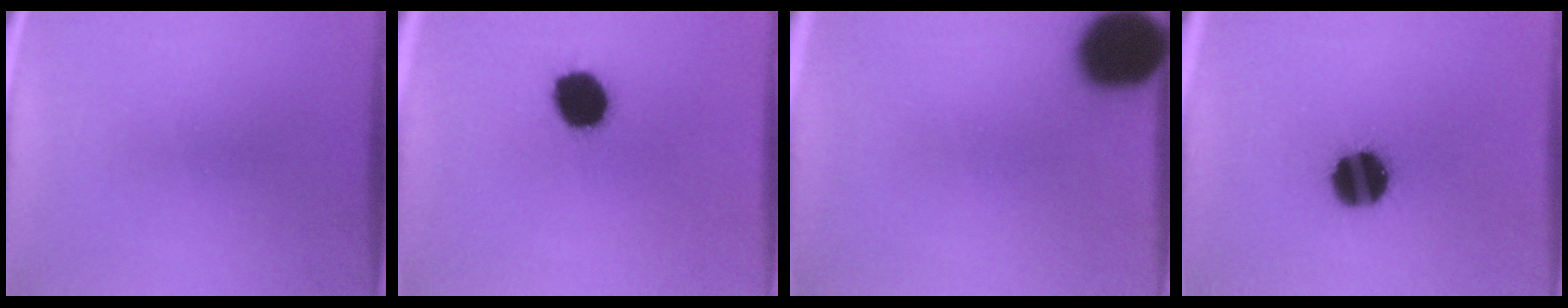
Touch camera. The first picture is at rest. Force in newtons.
{"total": 11.7}
{"total": 19.4}
{"total": 14.5}